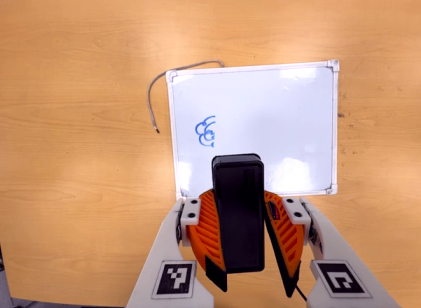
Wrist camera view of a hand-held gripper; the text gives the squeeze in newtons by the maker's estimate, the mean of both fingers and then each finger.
{"total": 9.1, "left": 9.5, "right": 8.6}